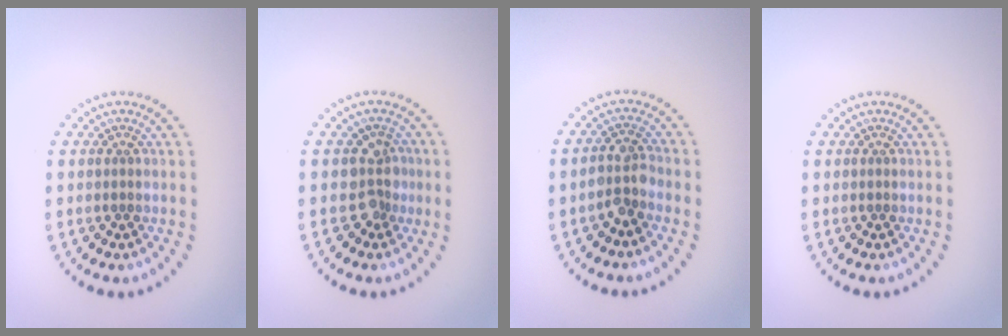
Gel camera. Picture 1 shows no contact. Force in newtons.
{"total": 2.3, "press": 2.0, "slide": 1.1}
{"total": 2.4, "press": 2.1, "slide": 1.2}
{"total": 0.0}